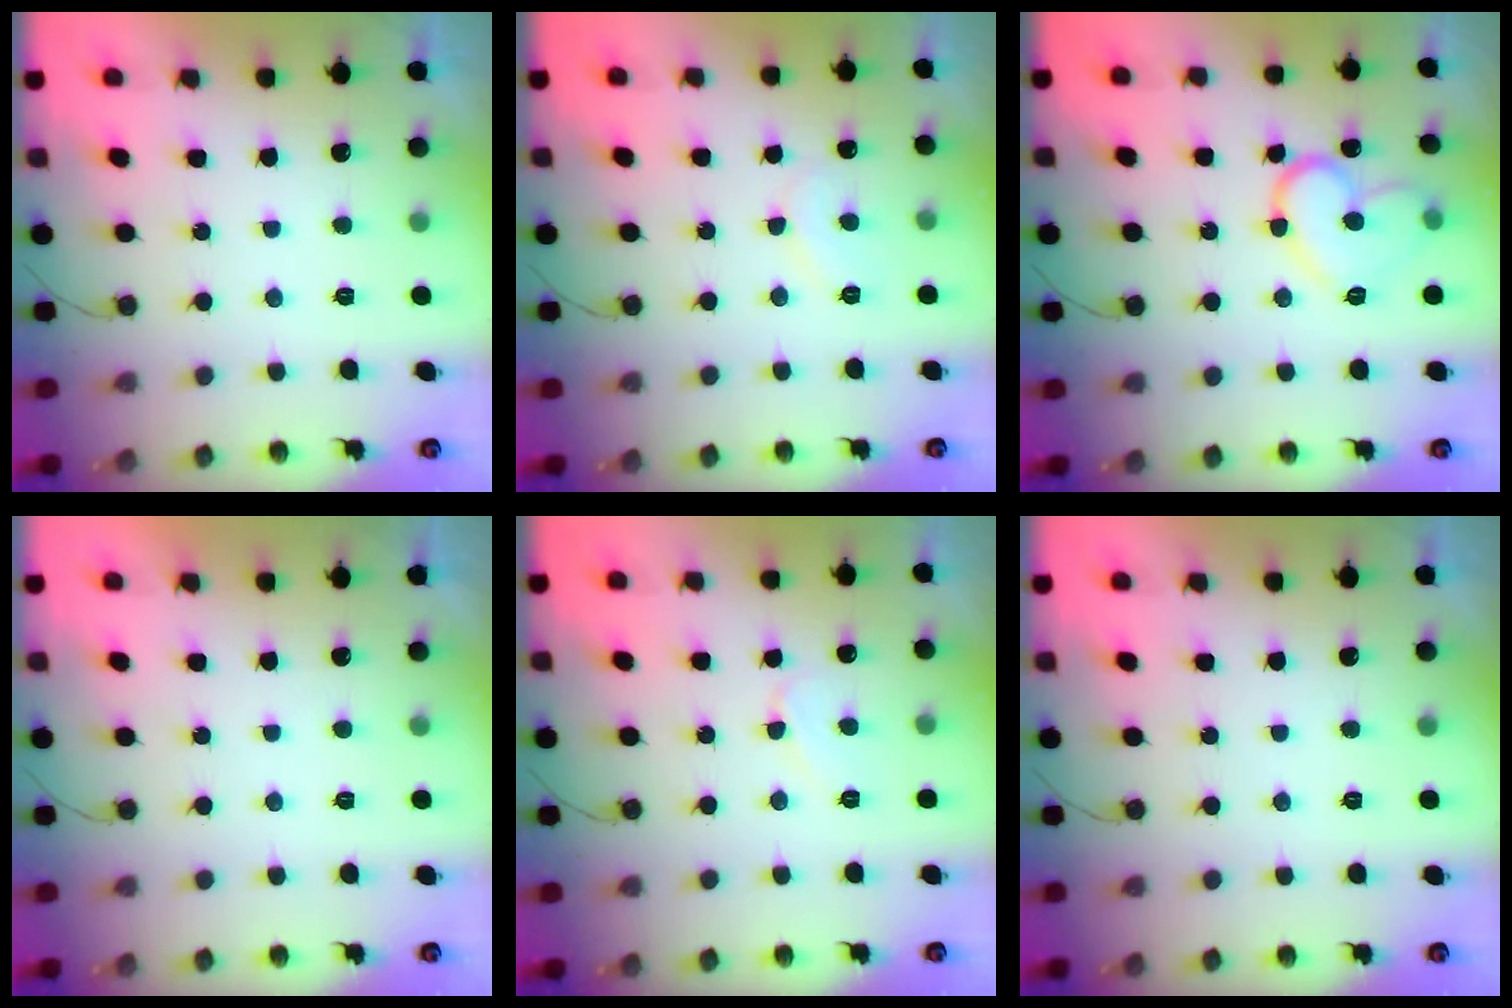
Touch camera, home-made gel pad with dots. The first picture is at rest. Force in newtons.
{"total": 6.5, "press": 6.5, "slide": 0.7}
{"total": 13.6, "press": 13.6, "slide": 1.1}
{"total": 1.7, "press": 1.7, "slide": 0.0}
{"total": 4.7, "press": 4.6, "slide": 0.5}
{"total": 0.0}